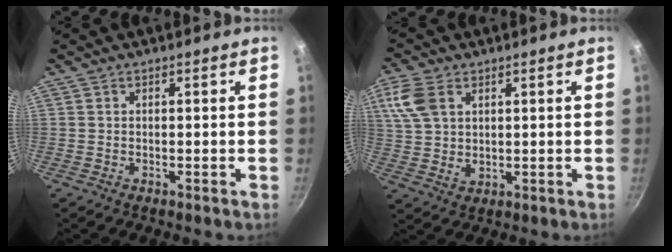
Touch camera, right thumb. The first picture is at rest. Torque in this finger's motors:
{"motor_torque": [-0.95, 0.98, -0.02, 0.04, 0.05]}